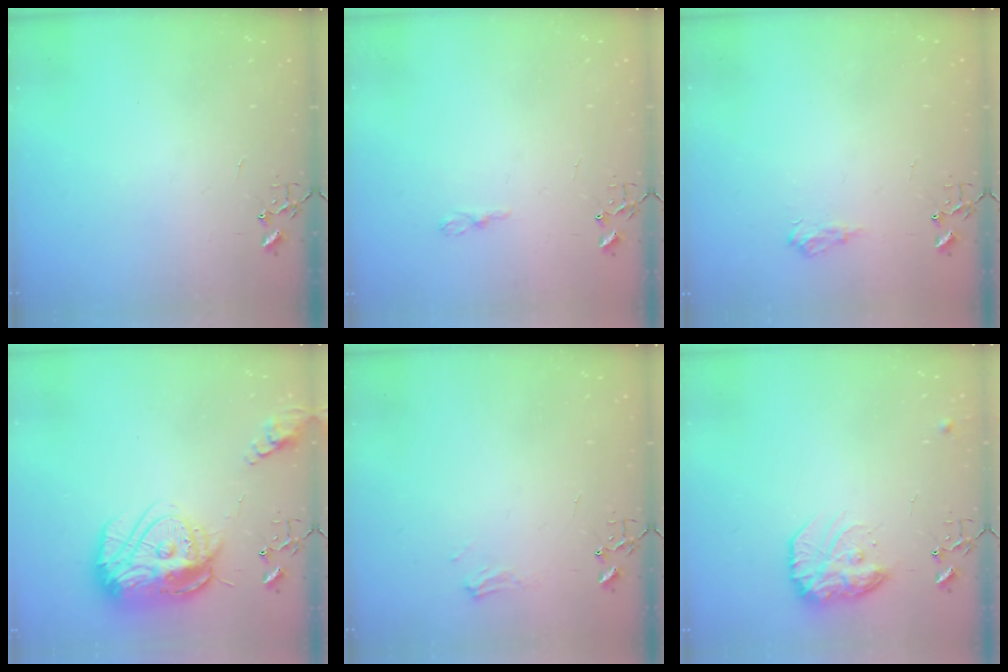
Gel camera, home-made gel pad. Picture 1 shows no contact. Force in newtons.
{"total": 3.8, "press": 3.8, "slide": 0.4}
{"total": 7.4, "press": 7.4, "slide": 0.9}
{"total": 18.8, "press": 18.8, "slide": 1.8}
{"total": 6.7, "press": 6.7, "slide": 0.7}
{"total": 15.0, "press": 15.0, "slide": 1.2}